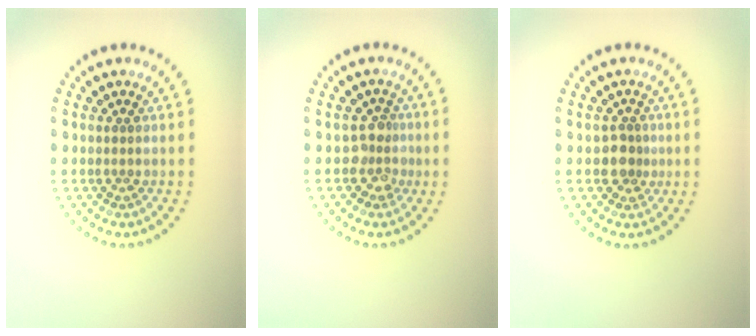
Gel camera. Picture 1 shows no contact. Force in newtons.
{"total": 1.9, "press": 1.6, "slide": 0.9}
{"total": 2.1, "press": 1.7, "slide": 1.2}